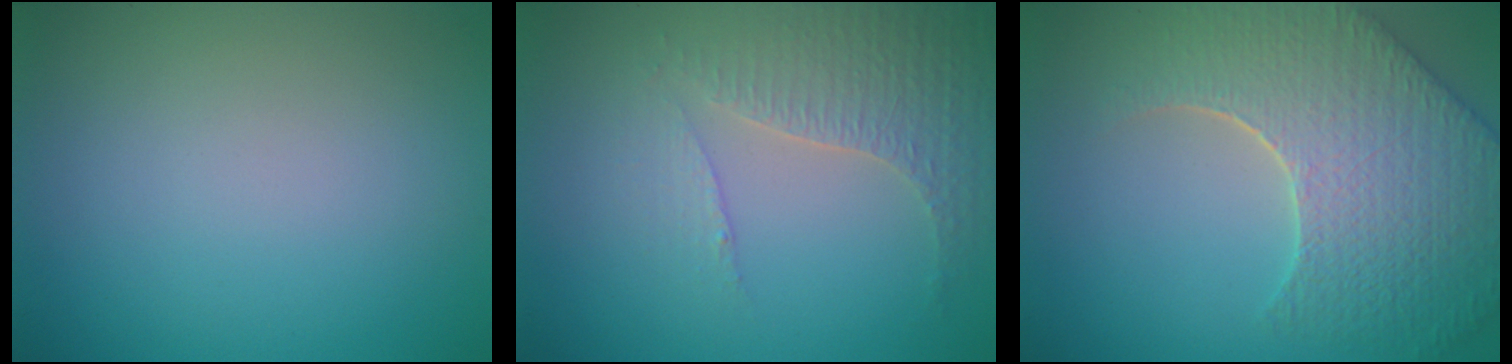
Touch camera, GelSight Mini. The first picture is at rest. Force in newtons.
{"total": 4.2, "press": 3.0, "slide": 2.9}
{"total": 9.0, "press": 6.3, "slide": 6.4}